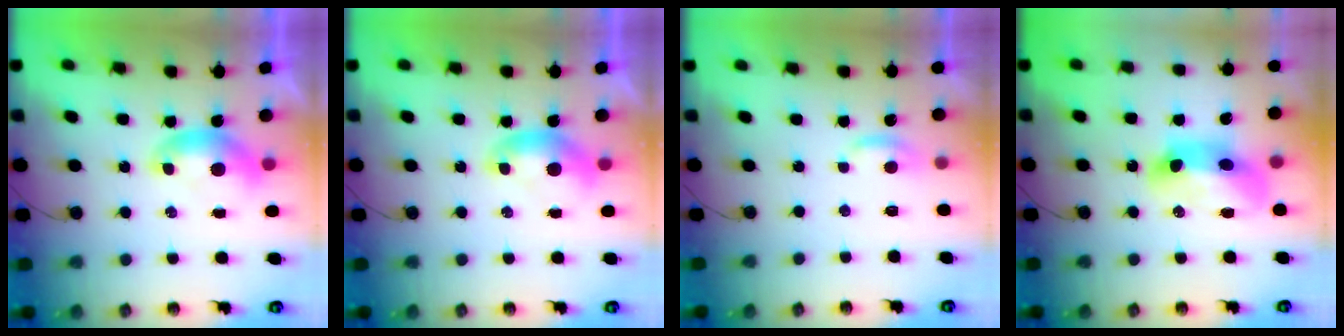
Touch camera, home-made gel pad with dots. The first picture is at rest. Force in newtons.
{"total": 0.0}
{"total": 2.3, "press": 2.3, "slide": 0.4}
{"total": 9.7, "press": 9.6, "slide": 1.1}